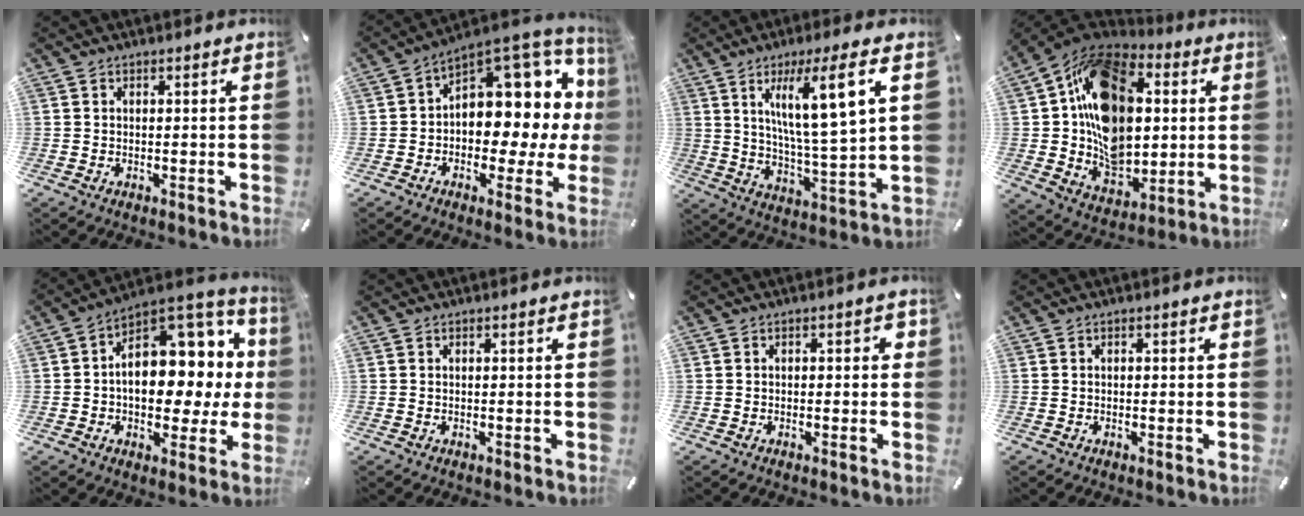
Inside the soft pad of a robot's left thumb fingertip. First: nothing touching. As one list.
[{"total": 11.6, "force": [4.5, 7.9, 7.2], "torque": [-0.079, -0.069, 0.075]}, {"total": 14.6, "force": [6.9, 2.1, 12.7], "torque": [-0.225, -0.016, 0.105]}, {"total": 20.7, "force": [2.8, 16.0, 12.8], "torque": [-0.214, -0.010, 0.051]}, {"total": 16.0, "force": [2.5, 11.0, 11.4], "torque": [-0.136, -0.036, 0.047]}, {"total": 0.0}, {"total": 1.4, "force": [-0.5, 0.9, 0.9], "torque": [-0.017, 0.007, -0.011]}, {"total": 0.5, "force": [-0.2, 0.4, 0.3], "torque": [-0.006, 0.001, -0.004]}]